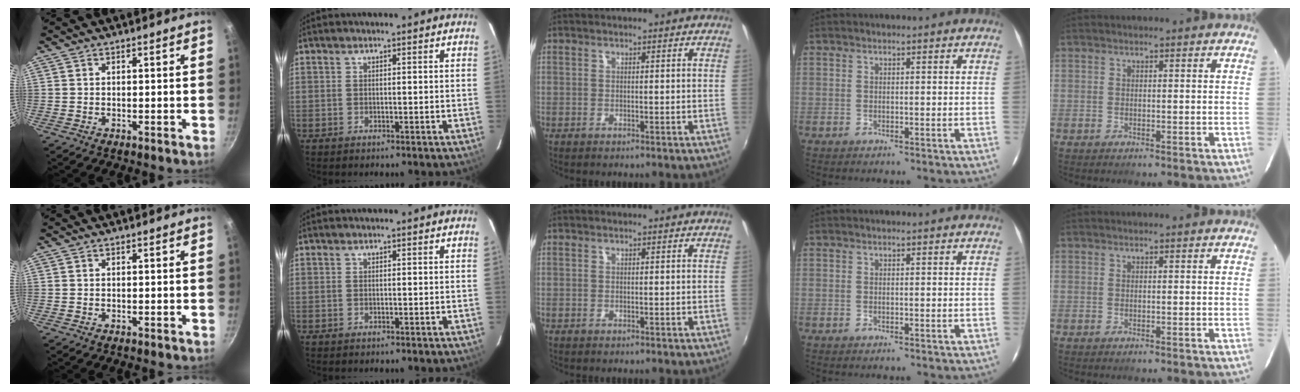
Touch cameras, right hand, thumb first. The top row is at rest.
{}